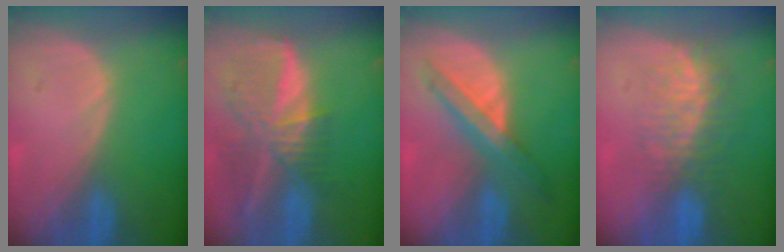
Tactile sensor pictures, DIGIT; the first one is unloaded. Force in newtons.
{"total": 9.5, "press": 8.3, "slide": 4.7}
{"total": 7.2, "press": 6.1, "slide": 3.8}
{"total": 8.0, "press": 7.4, "slide": 3.0}